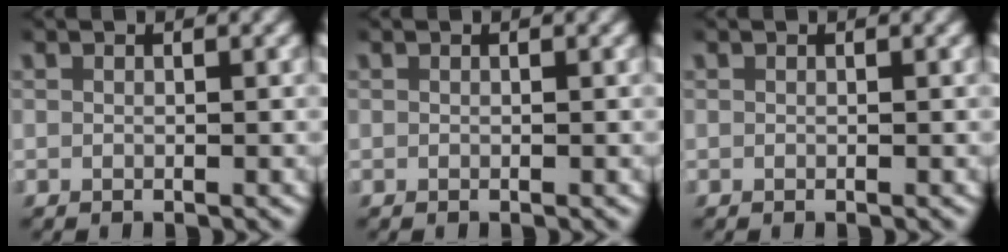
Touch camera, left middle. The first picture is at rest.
{"total": 0.0}
{"total": 0.0}